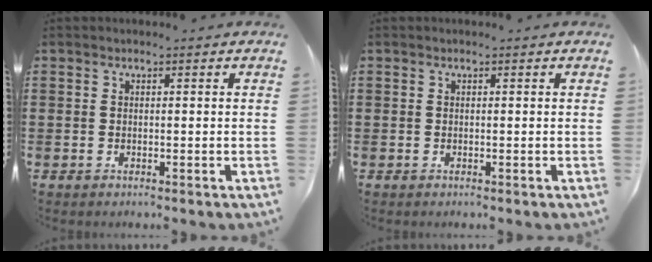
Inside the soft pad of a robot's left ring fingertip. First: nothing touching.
{"total": 0.0}